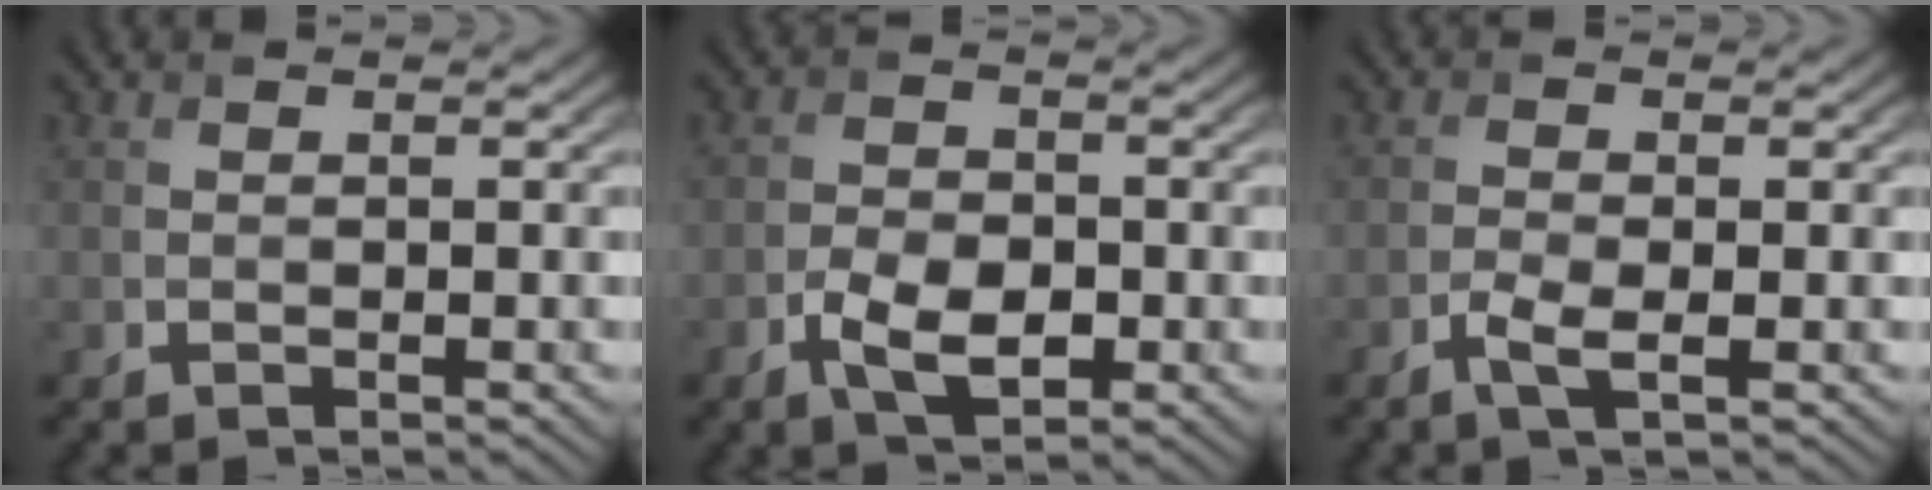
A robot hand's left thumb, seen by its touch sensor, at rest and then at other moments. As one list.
[{"total": 5.1, "force": [-2.2, 2.9, 3.6], "torque": [-0.070, -0.004, -0.044]}, {"total": 2.3, "force": [-1.1, 0.6, 1.9], "torque": [-0.046, 0.000, -0.027]}]